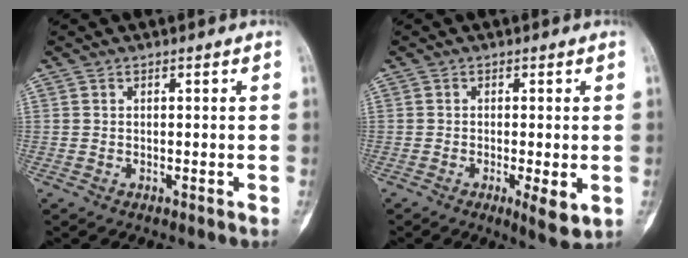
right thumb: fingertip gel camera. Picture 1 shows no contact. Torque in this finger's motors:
{"motor_torque": [-0.56, -0.16, 0.29, 0.31, 0.06]}